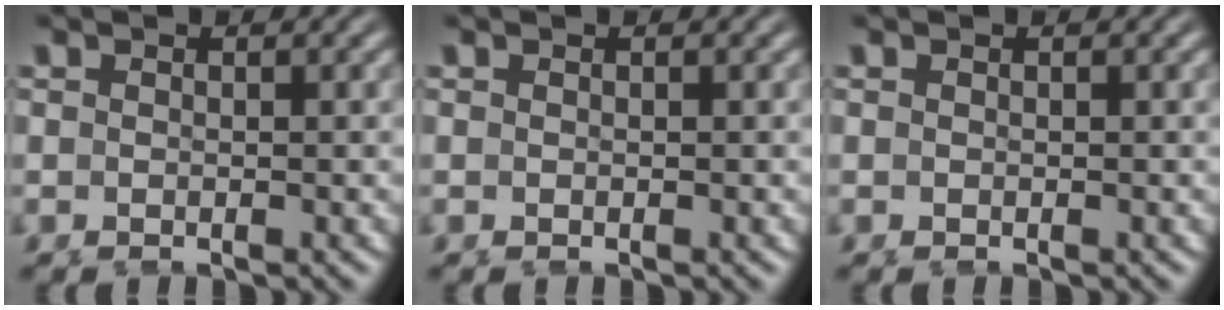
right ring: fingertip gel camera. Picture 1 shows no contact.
{"total": 0.0}
{"total": 0.0}